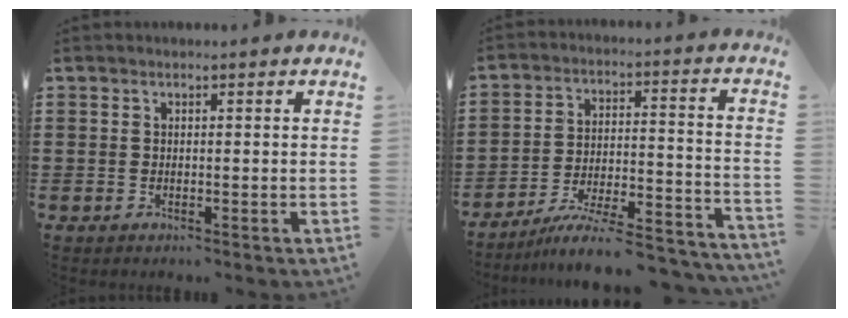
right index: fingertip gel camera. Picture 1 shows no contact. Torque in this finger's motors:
{"motor_torque": [1.09, 1.05, 0.61, 0.21]}